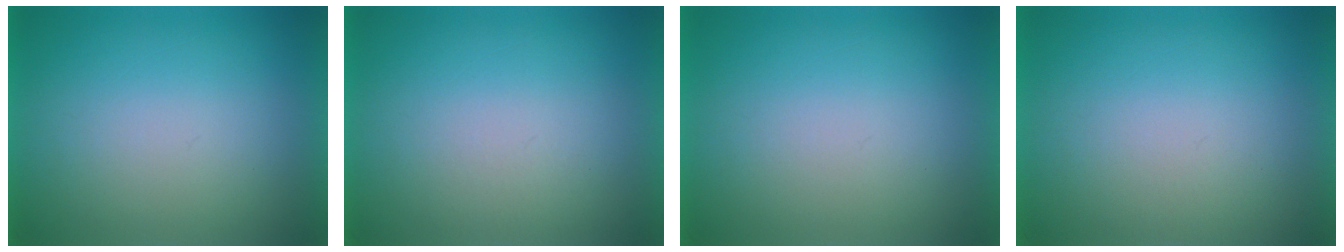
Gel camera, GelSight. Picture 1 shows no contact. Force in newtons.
{"total": 1.0}
{"total": 0.0}
{"total": 1.0}